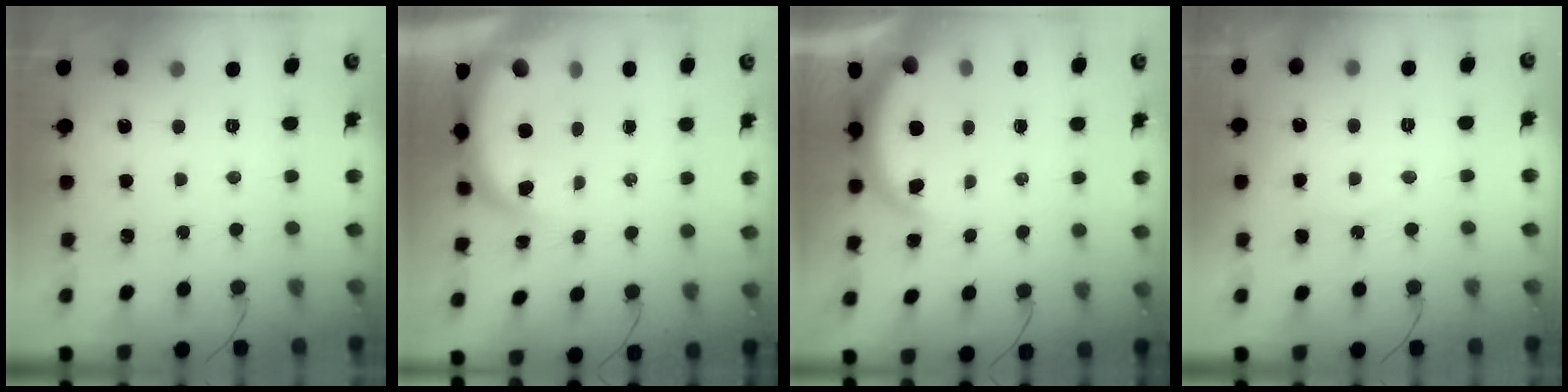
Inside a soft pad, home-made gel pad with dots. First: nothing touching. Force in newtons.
{"total": 5.2, "press": 5.1, "slide": 0.9}
{"total": 4.9, "press": 4.8, "slide": 0.8}
{"total": 6.5, "press": 6.2, "slide": 2.1}